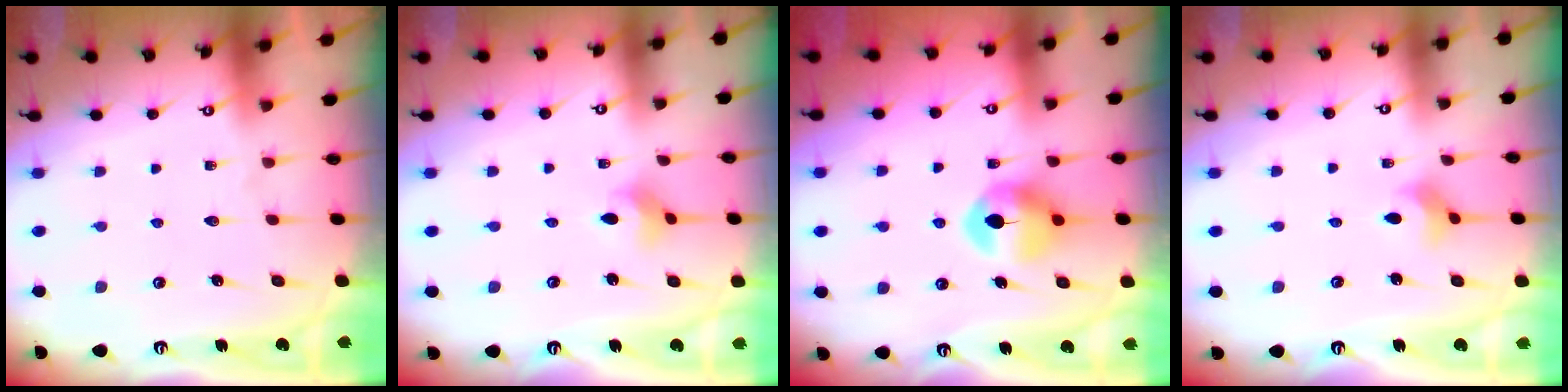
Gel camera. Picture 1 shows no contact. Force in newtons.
{"total": 3.1, "press": 3.0, "slide": 0.7}
{"total": 9.7, "press": 9.7, "slide": 0.4}
{"total": 2.7, "press": 2.6, "slide": 0.6}